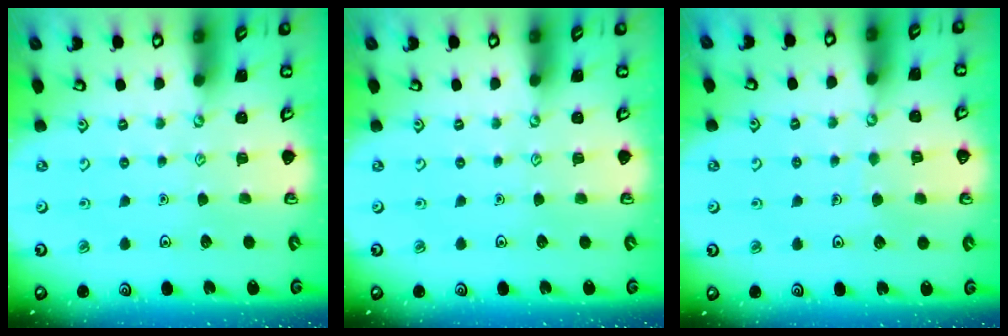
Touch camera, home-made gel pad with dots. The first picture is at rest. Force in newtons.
{"total": 0.0}
{"total": 2.9, "press": 2.9, "slide": 0.2}